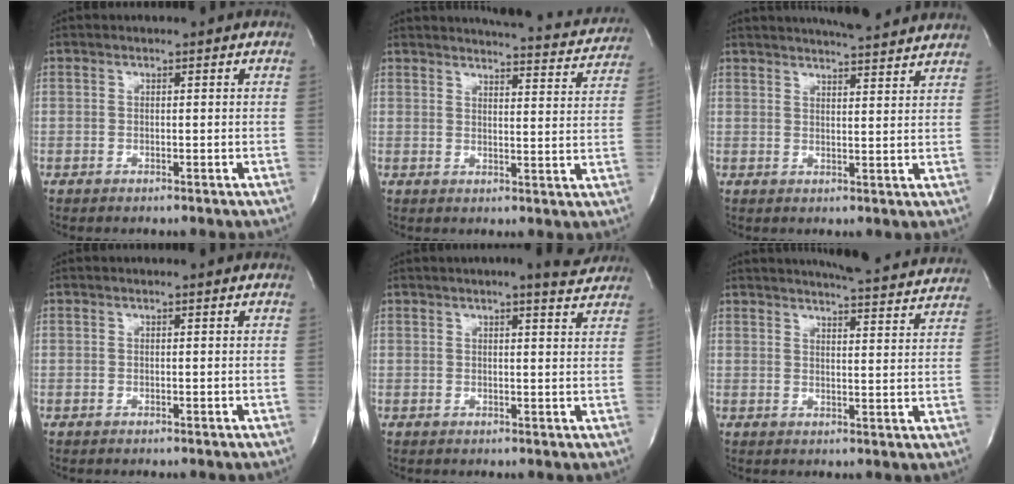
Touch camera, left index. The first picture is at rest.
{"total": 15.2, "force": [14.6, 2.0, 3.6], "torque": [-0.036, -0.044, 0.156]}
{"total": 12.0, "force": [11.1, 0.8, 4.6], "torque": [-0.071, 0.006, 0.137]}
{"total": 0.0}
{"total": 5.4, "force": [4.6, 0.5, 2.7], "torque": [-0.039, 0.000, 0.046]}
{"total": 15.5, "force": [14.7, 1.4, 4.7], "torque": [-0.065, -0.025, 0.169]}